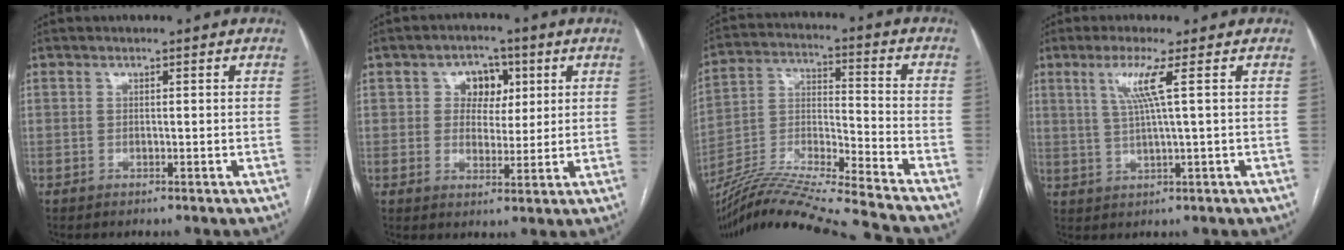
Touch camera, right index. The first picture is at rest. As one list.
[{"total": 5.7, "force": [1.7, 4.5, 3.0], "torque": [-0.040, 0.018, 0.029]}, {"total": 24.5, "force": [-22.1, -0.8, 10.4], "torque": [-0.211, -0.037, -0.374]}, {"total": 5.0, "force": [1.7, -0.9, 4.7], "torque": [-0.096, 0.000, 0.036]}]